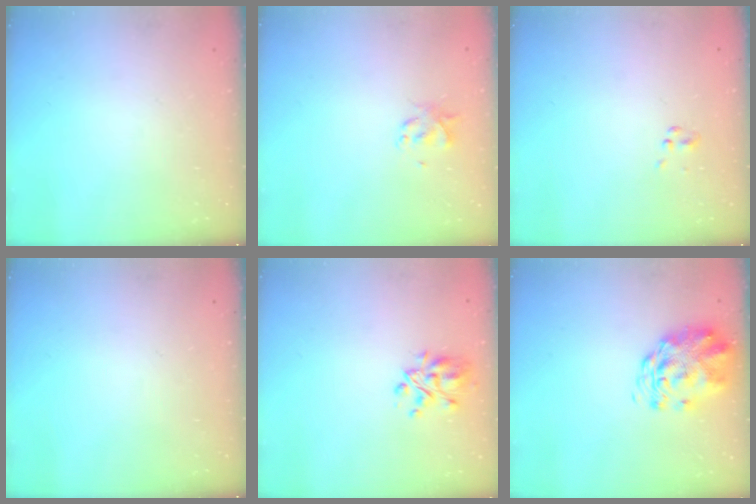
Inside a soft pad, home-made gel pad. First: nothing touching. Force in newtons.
{"total": 2.0, "press": 1.9, "slide": 0.5}
{"total": 0.5, "press": 0.5, "slide": 0.1}
{"total": 0.0}
{"total": 6.3, "press": 5.9, "slide": 2.3}
{"total": 3.3, "press": 3.2, "slide": 1.0}